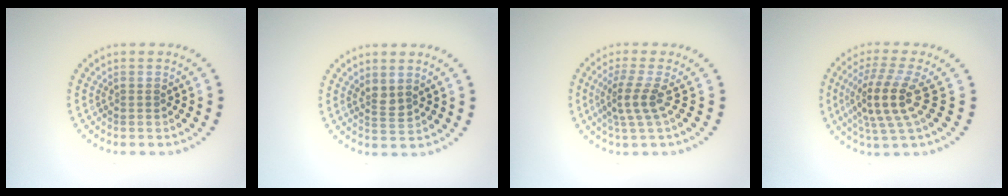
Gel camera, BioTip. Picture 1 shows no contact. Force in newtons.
{"total": 1.5, "press": 1.4, "slide": 0.7}
{"total": 2.7, "press": 1.9, "slide": 1.8}
{"total": 4.7, "press": 3.7, "slide": 2.8}